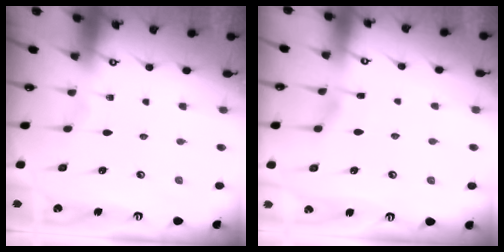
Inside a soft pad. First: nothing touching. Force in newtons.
{"total": 2.5, "press": 2.5, "slide": 0.4}